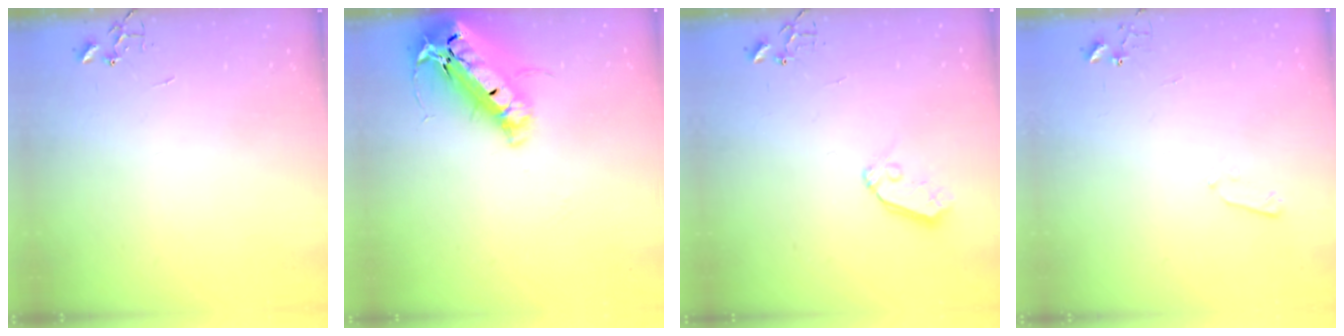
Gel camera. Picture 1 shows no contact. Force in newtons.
{"total": 25.0, "press": 24.5, "slide": 4.9}
{"total": 6.9, "press": 6.9, "slide": 0.5}
{"total": 3.4, "press": 3.4, "slide": 0.5}